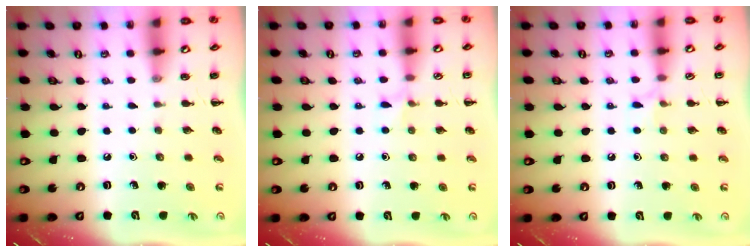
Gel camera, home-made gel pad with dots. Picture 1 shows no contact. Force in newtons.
{"total": 4.6, "press": 4.2, "slide": 1.8}
{"total": 5.2, "press": 4.8, "slide": 1.7}